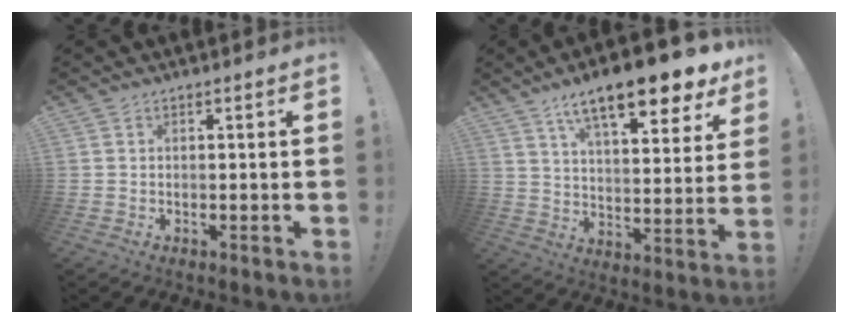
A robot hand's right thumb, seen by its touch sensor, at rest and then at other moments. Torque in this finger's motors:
{"motor_torque": [0.11, 1.14, 1.61, 1.01, 0.36]}